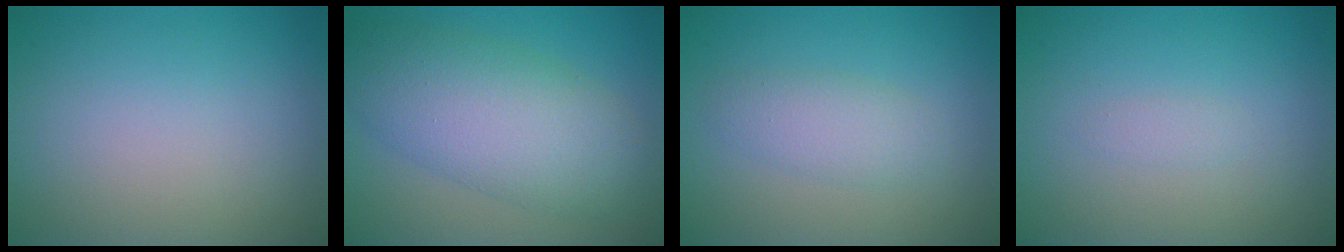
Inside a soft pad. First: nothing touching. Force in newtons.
{"total": 8.5, "press": 8.5, "slide": 0.1}
{"total": 2.5, "press": 2.5, "slide": 0.1}
{"total": 0.7, "press": 0.7, "slide": 0.0}